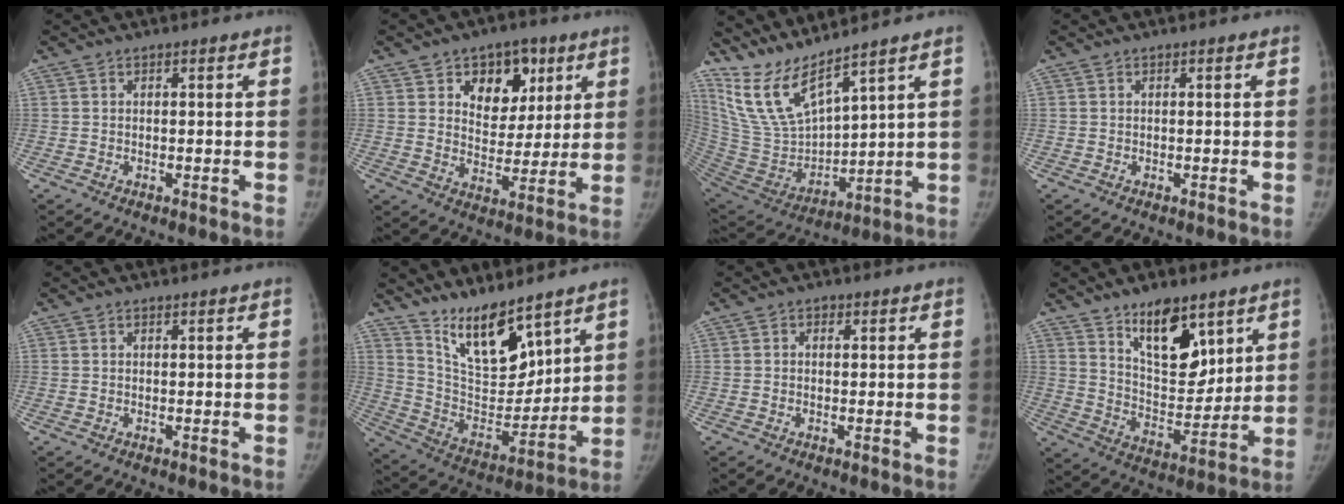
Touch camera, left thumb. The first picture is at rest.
{"total": 11.6, "force": [5.2, 8.4, 6.1], "torque": [-0.040, -0.021, 0.081]}
{"total": 13.8, "force": [11.5, 2.0, 7.2], "torque": [-0.135, -0.072, 0.253]}
{"total": 0.0}
{"total": 0.0}
{"total": 15.1, "force": [11.0, 5.7, 8.6], "torque": [-0.105, -0.079, 0.213]}
{"total": 1.0, "force": [0.2, 0.8, 0.5], "torque": [-0.002, 0.002, -0.001]}
{"total": 14.4, "force": [8.7, 7.0, 9.1], "torque": [-0.101, -0.063, 0.155]}